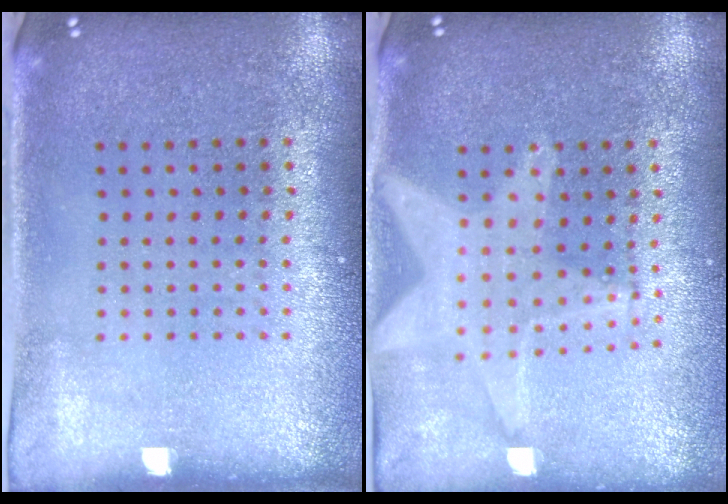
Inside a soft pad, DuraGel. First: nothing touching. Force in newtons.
{"total": 2.0, "press": 1.7, "slide": 1.0}